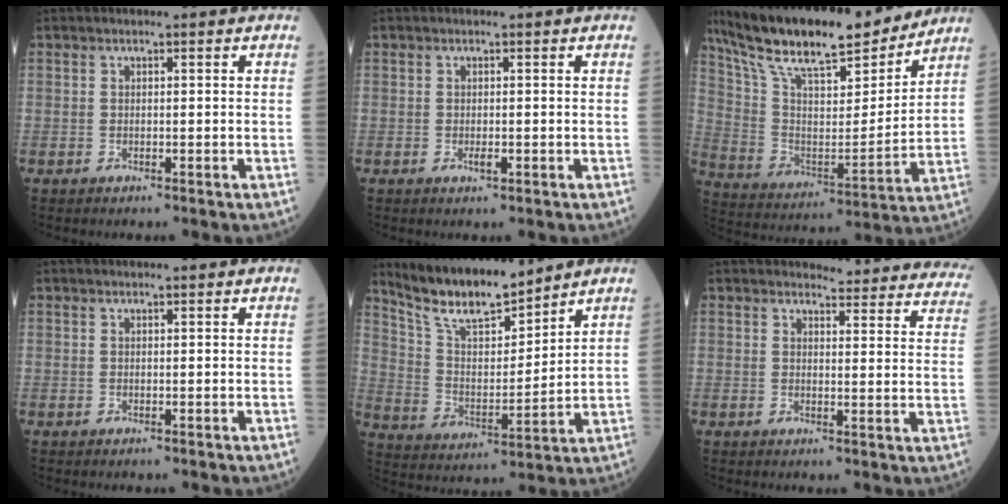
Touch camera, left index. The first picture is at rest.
{"total": 0.8, "force": [0.0, 0.4, 0.8], "torque": [-0.014, -0.001, 0.001]}
{"total": 23.3, "force": [19.2, 5.1, 12.1], "torque": [-0.215, 0.010, 0.323]}
{"total": 0.9, "force": [0.9, 0.0, 0.2], "torque": [-0.008, 0.001, 0.014]}
{"total": 12.0, "force": [10.9, 1.9, 4.6], "torque": [-0.090, -0.001, 0.209]}
{"total": 17.7, "force": [17.3, 3.1, 2.7], "torque": [0.001, -0.085, 0.161]}